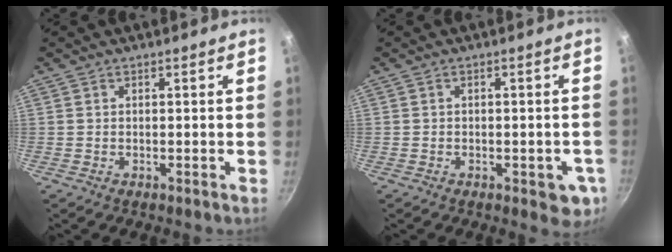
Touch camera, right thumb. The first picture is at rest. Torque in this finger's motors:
{"motor_torque": [0.50, 0.39, -0.26, 0.03, 0.09]}